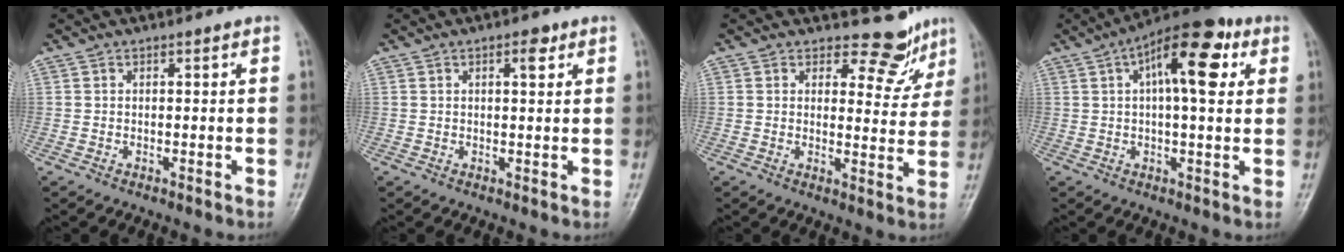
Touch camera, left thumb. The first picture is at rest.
{"total": 2.7, "force": [1.3, 1.1, 2.1], "torque": [-0.025, -0.003, 0.018]}
{"total": 6.6, "force": [5.7, 3.3, 0.5], "torque": [0.021, -0.052, 0.064]}
{"total": 14.5, "force": [5.0, 5.8, 12.4], "torque": [-0.168, 0.017, 0.065]}